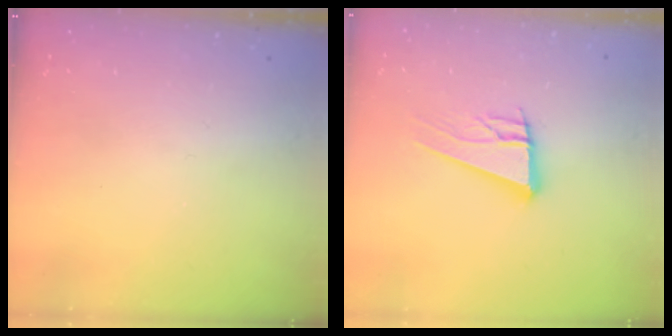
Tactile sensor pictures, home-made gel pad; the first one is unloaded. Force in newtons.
{"total": 13.1, "press": 12.7, "slide": 3.4}